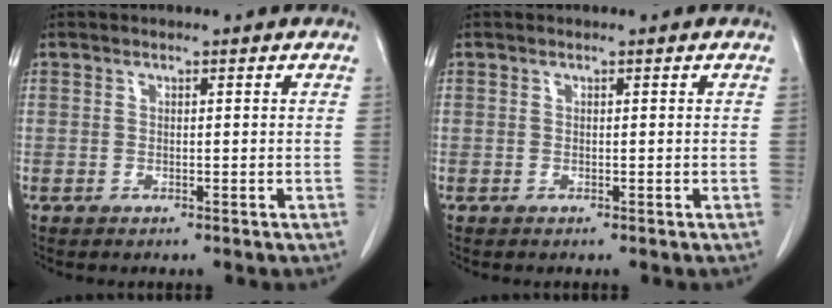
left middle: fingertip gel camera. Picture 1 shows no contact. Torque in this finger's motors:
{"motor_torque": [0.00, 0.00, -0.01, 0.00]}